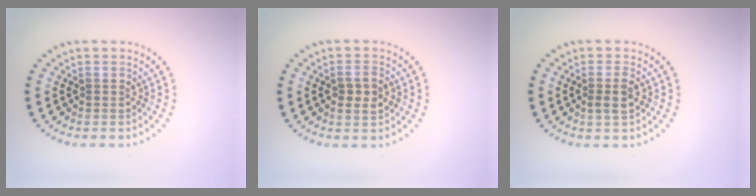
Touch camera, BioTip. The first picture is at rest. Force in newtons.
{"total": 2.0, "press": 2.0, "slide": 0.2}
{"total": 1.7, "press": 1.6, "slide": 0.6}